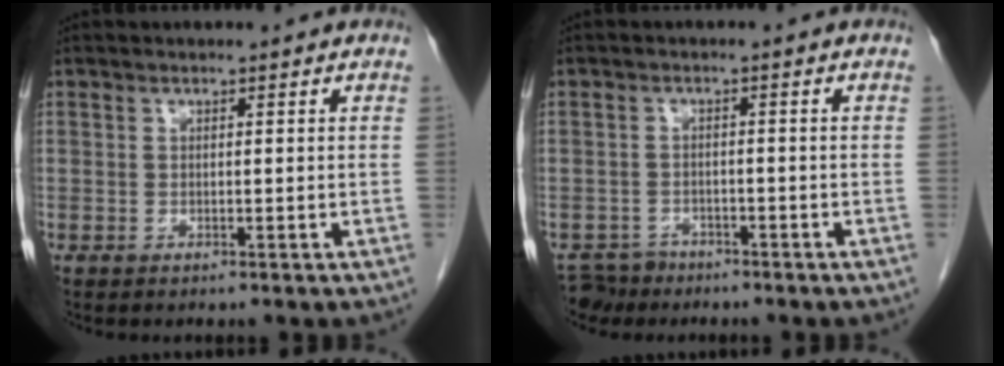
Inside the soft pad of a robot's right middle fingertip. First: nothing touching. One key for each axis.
{"total": 3.7, "fx": -3.0, "fy": 2.1, "fz": -0.3, "tx": 0.005, "ty": 0.001, "tz": -0.052}